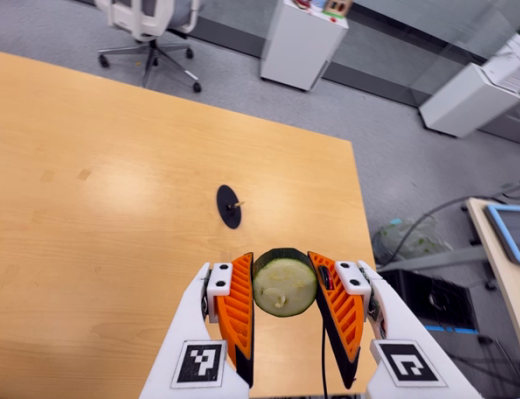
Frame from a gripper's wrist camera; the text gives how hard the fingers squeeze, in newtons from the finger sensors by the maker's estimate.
{"total": 9.6, "left": 9.0, "right": 10.3}